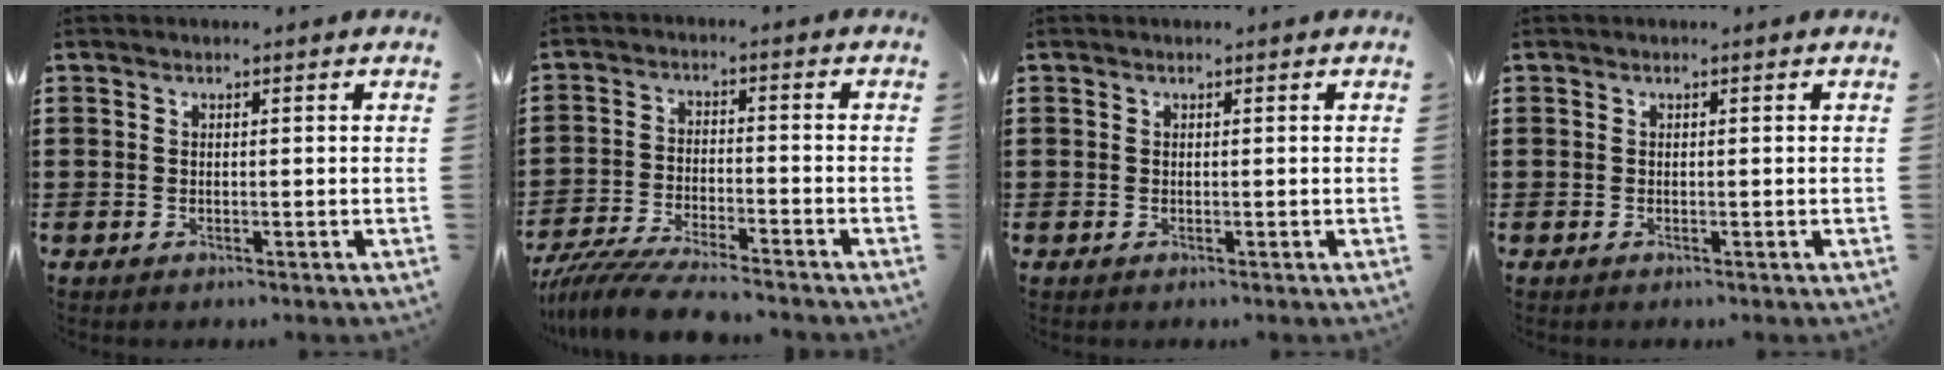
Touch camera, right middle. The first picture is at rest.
{"total": 6.9, "force": [-6.5, 0.3, 2.2], "torque": [-0.056, -0.008, -0.128]}
{"total": 0.0}
{"total": 0.0}